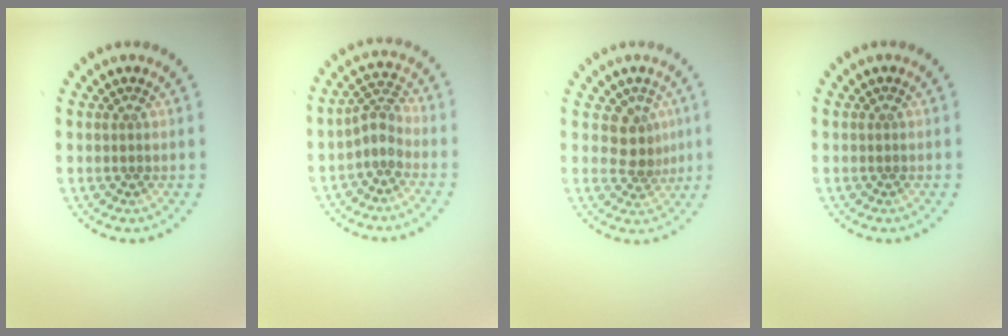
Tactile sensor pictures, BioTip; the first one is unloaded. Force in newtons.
{"total": 2.3, "press": 1.6, "slide": 1.6}
{"total": 2.7, "press": 2.1, "slide": 1.7}
{"total": 0.0}